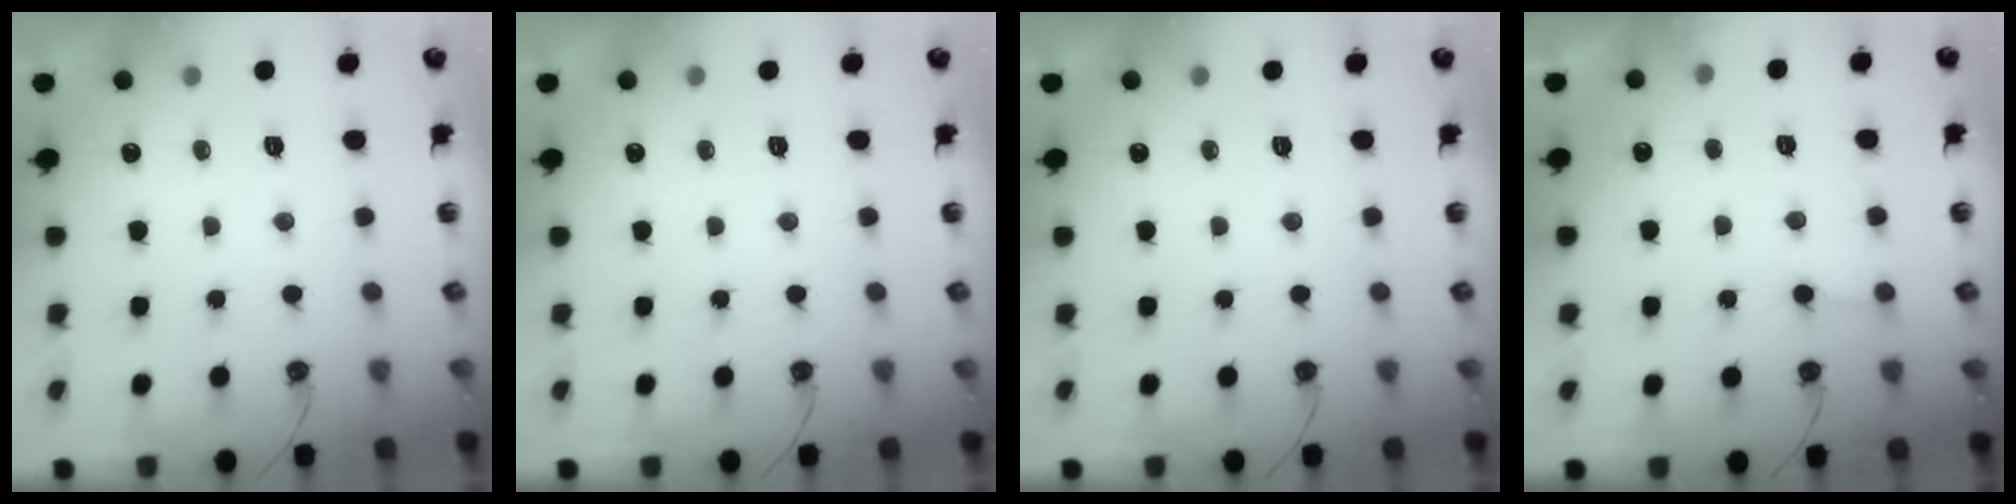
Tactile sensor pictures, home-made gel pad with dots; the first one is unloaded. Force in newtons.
{"total": 0.0}
{"total": 0.0}
{"total": 6.1, "press": 6.0, "slide": 0.5}